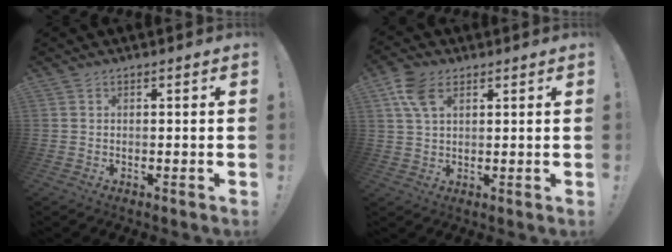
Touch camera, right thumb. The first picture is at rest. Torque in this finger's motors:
{"motor_torque": [0.45, 0.50, 0.18, -0.15, 0.02]}